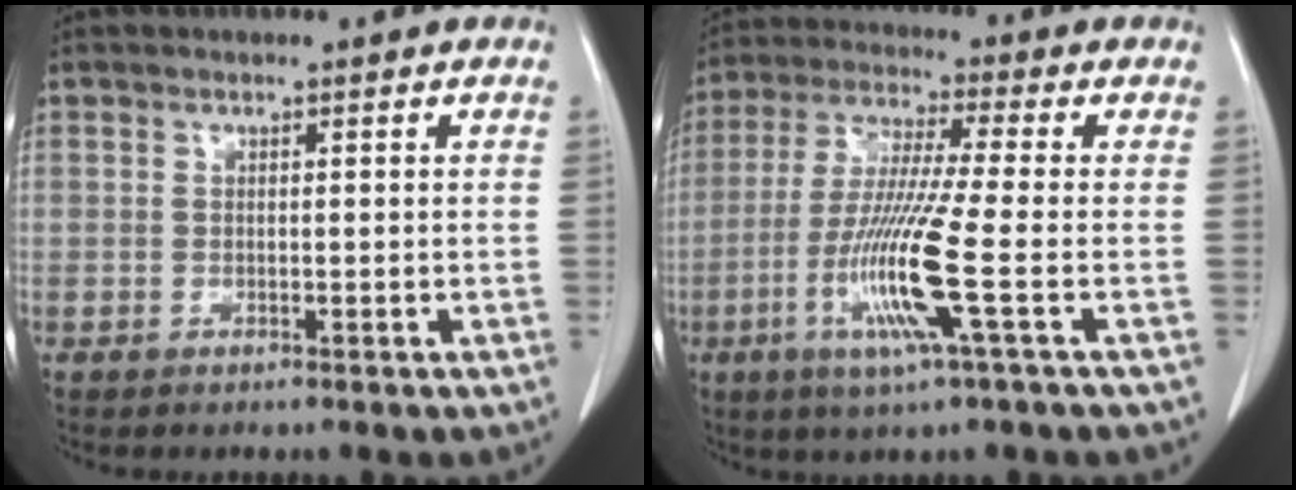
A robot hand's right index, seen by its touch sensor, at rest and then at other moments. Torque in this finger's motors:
{"motor_torque": [1.89, -0.25, 0.89, 0.21]}